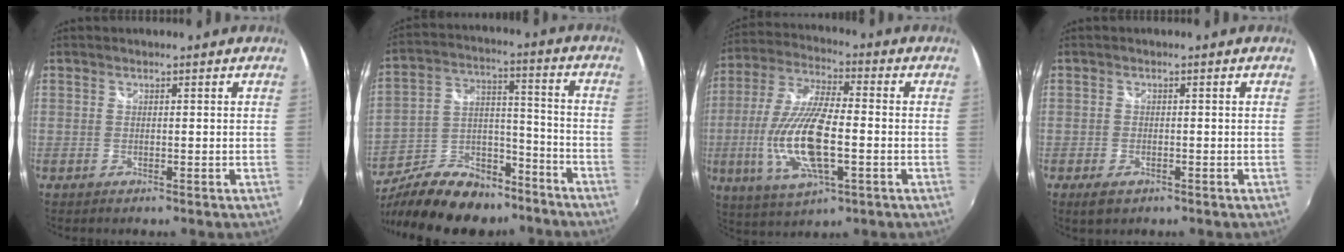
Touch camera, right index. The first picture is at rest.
{"total": 24.0, "force": [-18.0, 10.9, 11.4], "torque": [-0.237, 0.019, -0.275]}
{"total": 16.6, "force": [-3.5, 5.5, 15.2], "torque": [-0.315, -0.012, -0.063]}
{"total": 3.1, "force": [-1.9, 1.7, 1.8], "torque": [-0.038, -0.009, -0.032]}